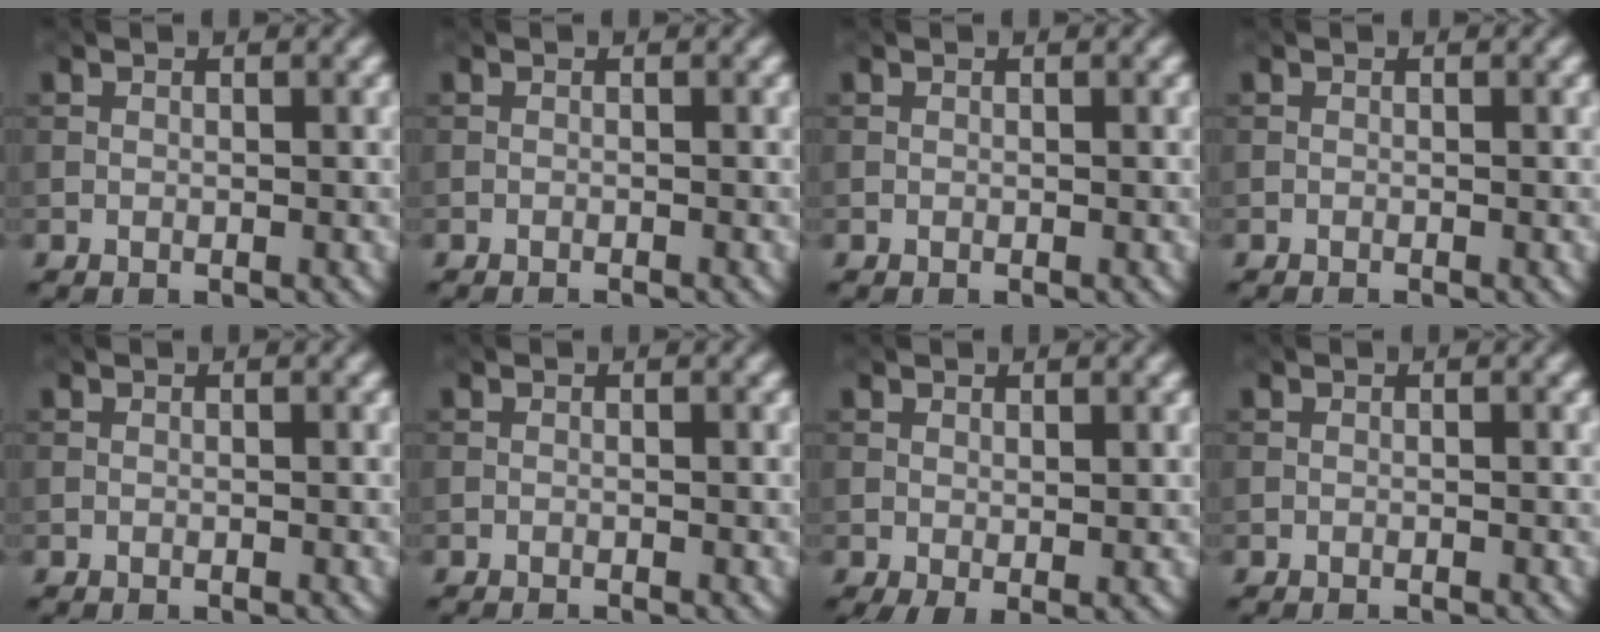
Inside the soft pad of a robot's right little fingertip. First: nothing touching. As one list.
[{"total": 1.0, "force": [-1.0, -0.1, 0.3], "torque": [-0.006, -0.009, -0.018]}, {"total": 0.0}, {"total": 0.7, "force": [-0.7, -0.1, 0.3], "torque": [-0.005, -0.006, -0.014]}, {"total": 0.0}, {"total": 1.0, "force": [-0.9, 0.0, 0.5], "torque": [-0.008, -0.009, -0.017]}, {"total": 1.4, "force": [0.1, 0.5, 1.3], "torque": [-0.030, -0.003, 0.005]}, {"total": 0.6, "force": [-0.6, -0.1, 0.1], "torque": [-0.004, -0.006, -0.013]}]